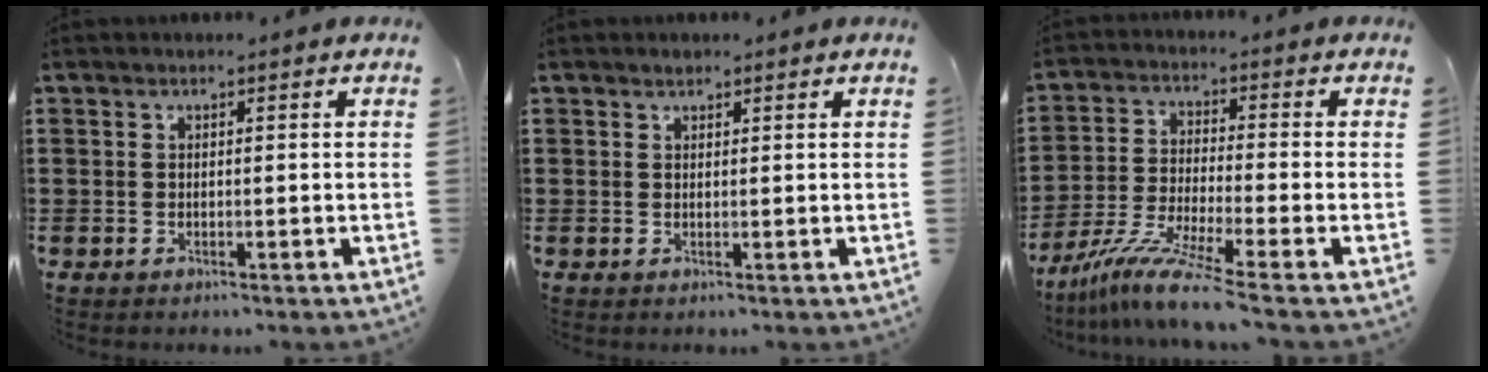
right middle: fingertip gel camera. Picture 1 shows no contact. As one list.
[{"total": 0.6, "force": [0.6, 0.3, -0.1], "torque": [0.001, -0.001, 0.011]}, {"total": 8.2, "force": [-6.5, -0.2, 5.0], "torque": [-0.103, -0.013, -0.129]}]